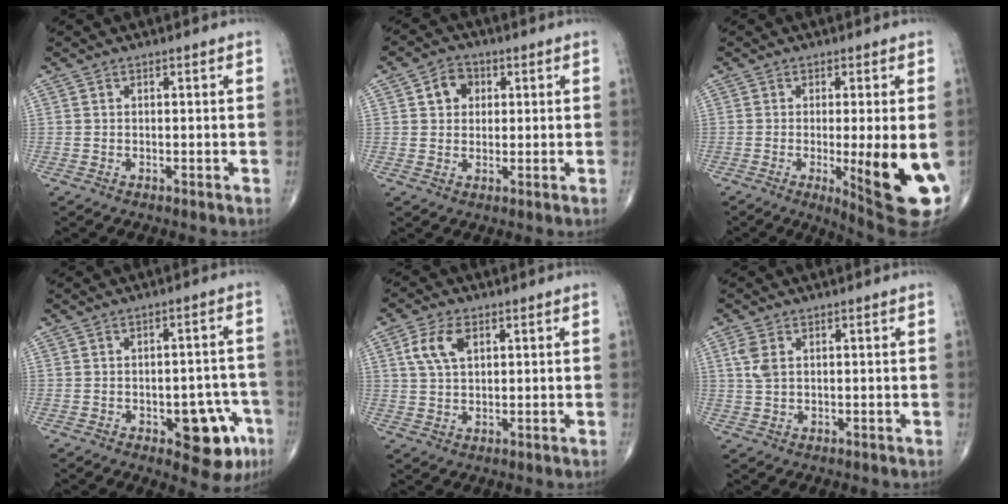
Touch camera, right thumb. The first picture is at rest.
{"total": 4.9, "force": [1.4, 4.0, 2.5], "torque": [-0.017, 0.003, 0.018]}
{"total": 14.6, "force": [-3.1, 2.7, 14.0], "torque": [-0.156, -0.025, -0.030]}
{"total": 10.4, "force": [-4.2, 4.8, 8.1], "torque": [-0.060, 0.025, -0.045]}
{"total": 6.4, "force": [2.3, 3.6, 4.8], "torque": [-0.096, 0.000, 0.045]}
{"total": 3.3, "force": [1.1, 1.8, 2.5], "torque": [-0.064, 0.005, 0.027]}